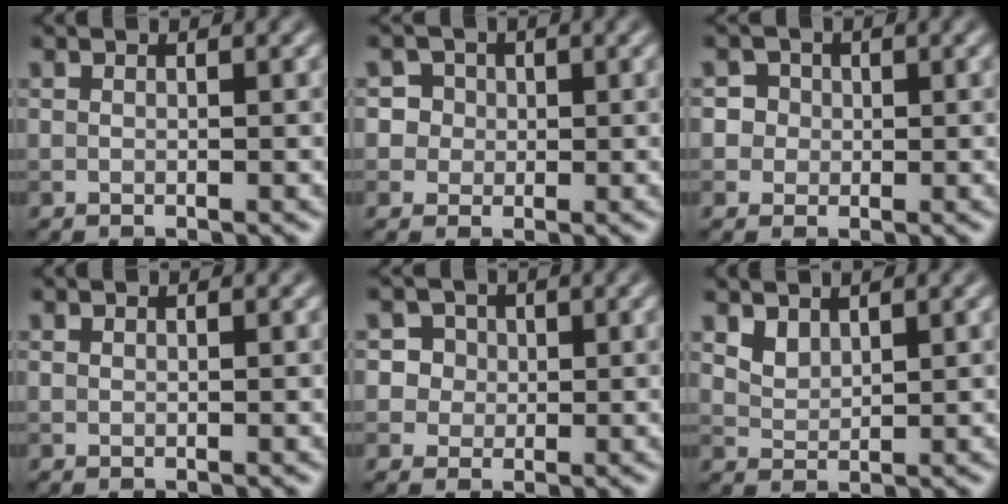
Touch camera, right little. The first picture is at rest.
{"total": 3.8, "force": [1.3, 3.4, 1.2], "torque": [-0.002, 0.017, 0.011]}
{"total": 3.4, "force": [1.1, 3.0, 1.0], "torque": [0.000, 0.015, 0.007]}
{"total": 0.0}
{"total": 4.2, "force": [1.7, 3.6, 1.4], "torque": [-0.006, 0.015, 0.016]}
{"total": 1.8, "force": [1.4, 0.9, 0.7], "torque": [-0.019, -0.003, 0.032]}